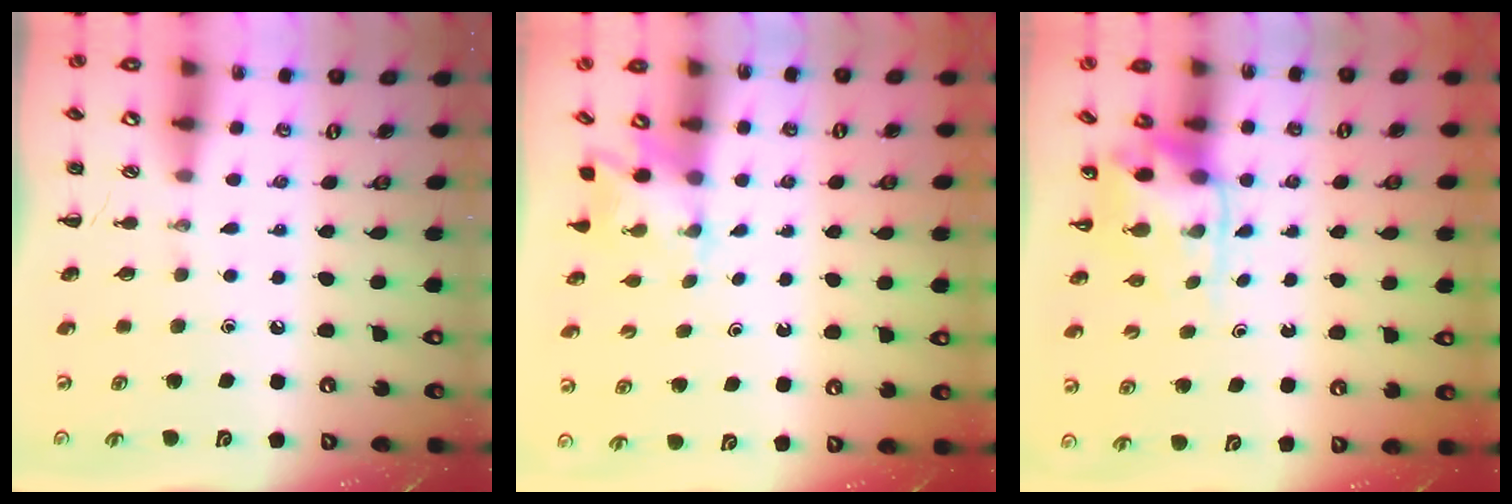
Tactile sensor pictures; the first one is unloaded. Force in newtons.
{"total": 1.6, "press": 1.5, "slide": 0.6}
{"total": 4.0, "press": 3.9, "slide": 0.7}